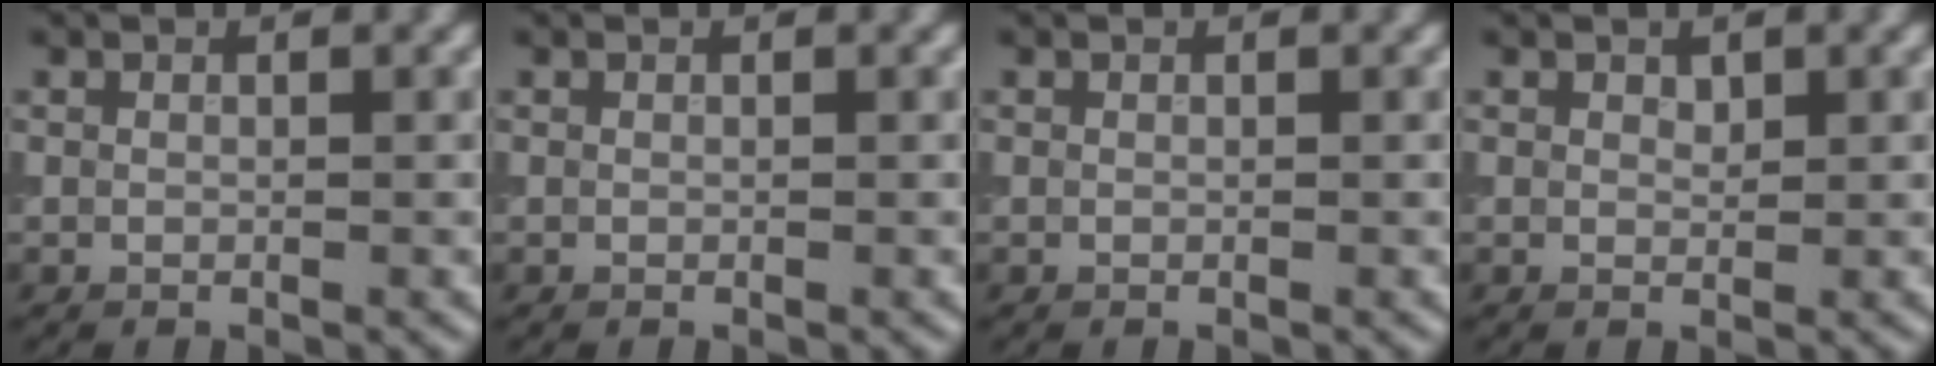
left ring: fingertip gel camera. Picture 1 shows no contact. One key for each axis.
{"total": 0.0}
{"total": 0.0}
{"total": 0.7, "fx": 0.5, "fy": 0.4, "fz": 0.3, "tx": -0.008, "ty": -0.003, "tz": 0.010}